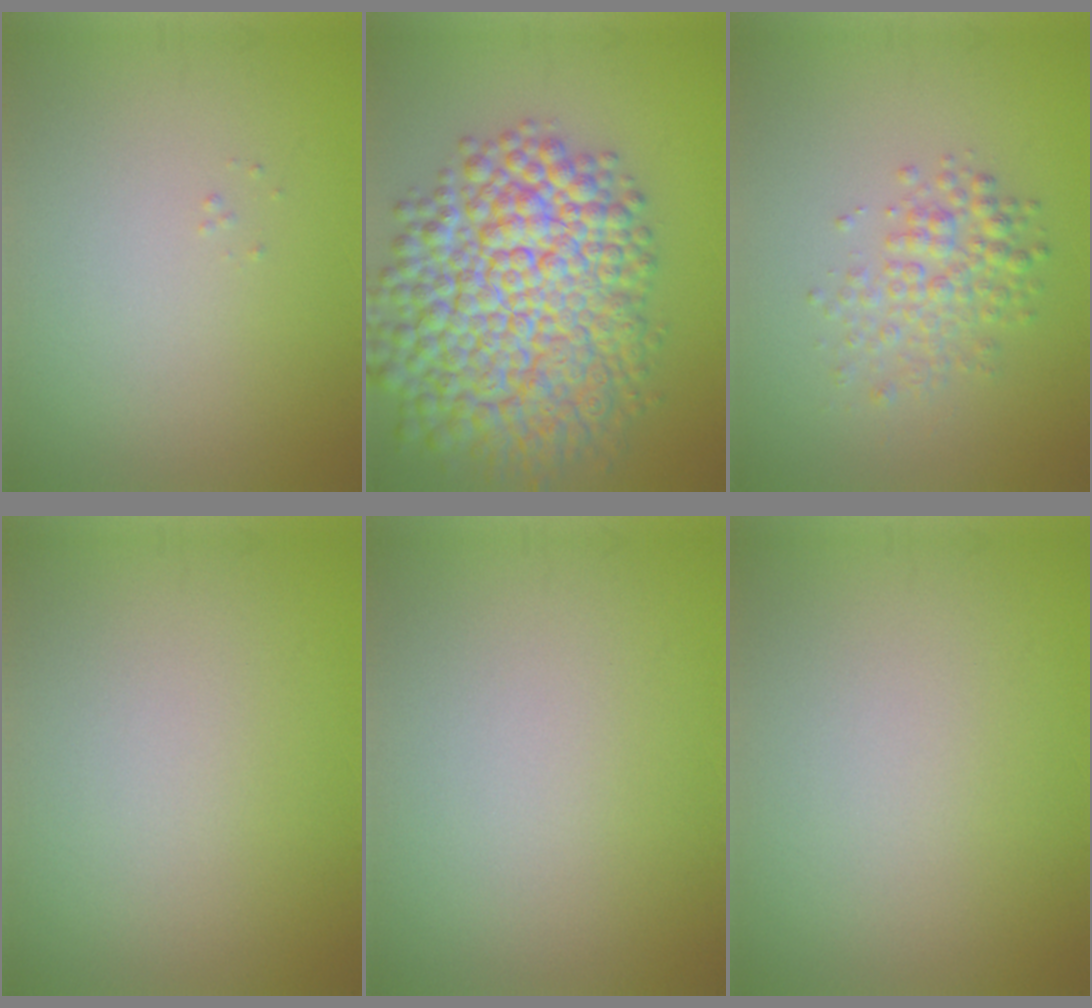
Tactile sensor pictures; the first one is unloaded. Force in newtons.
{"total": 14.0, "press": 14.0, "slide": 0.4}
{"total": 3.2, "press": 3.2, "slide": 0.0}
{"total": 0.0}
{"total": 0.0}
{"total": 0.0}